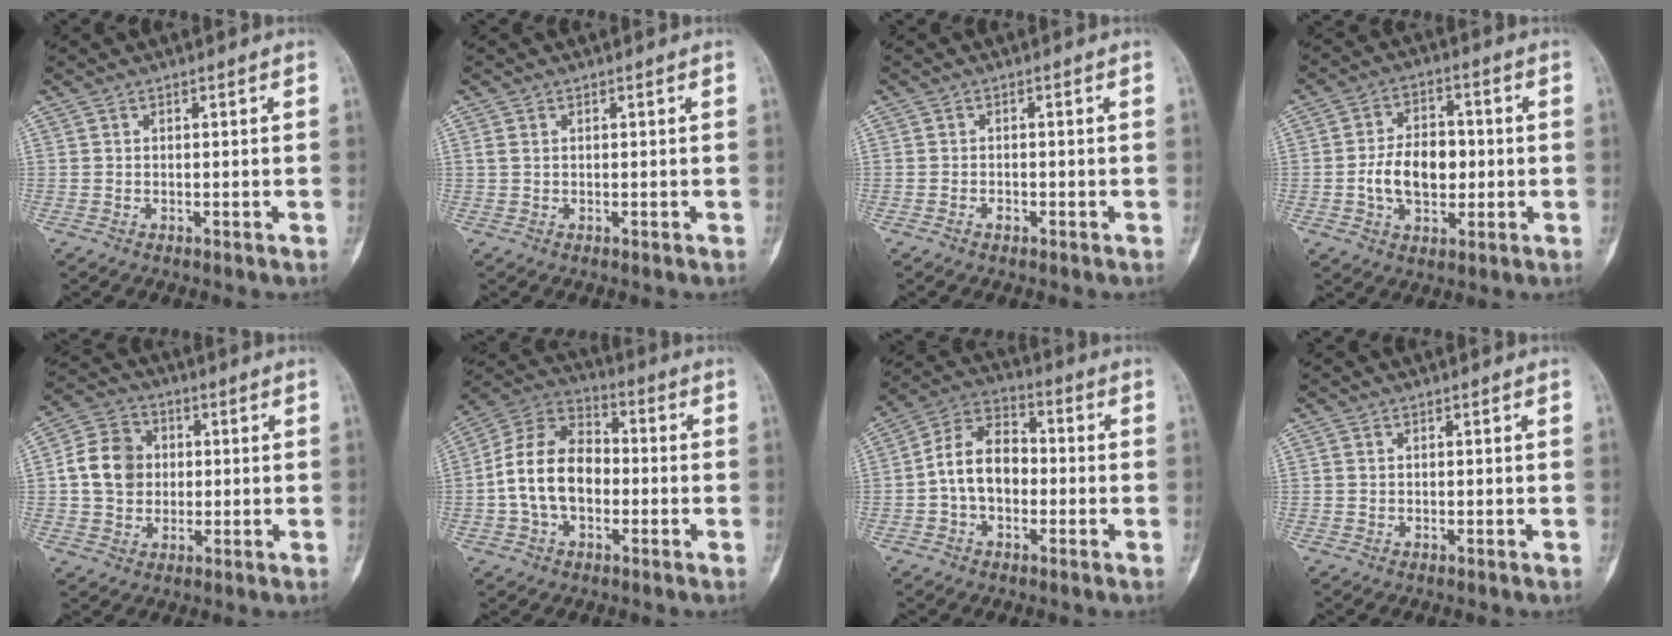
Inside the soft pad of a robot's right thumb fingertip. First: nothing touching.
{"total": 1.3, "force": [0.4, 0.8, 0.9], "torque": [-0.022, 0.005, 0.013]}
{"total": 1.1, "force": [-0.7, 0.7, 0.5], "torque": [-0.009, 0.005, -0.013]}
{"total": 10.5, "force": [-0.9, 6.8, 7.9], "torque": [-0.111, 0.014, -0.017]}
{"total": 10.3, "force": [0.7, 8.7, 5.4], "torque": [-0.074, 0.011, 0.006]}
{"total": 14.7, "force": [-1.6, 10.0, 10.7], "torque": [-0.186, 0.040, -0.036]}
{"total": 11.2, "force": [-1.2, 7.8, 8.0], "torque": [-0.127, 0.037, -0.035]}
{"total": 0.6, "force": [0.2, 0.4, 0.3], "torque": [-0.004, 0.001, 0.004]}